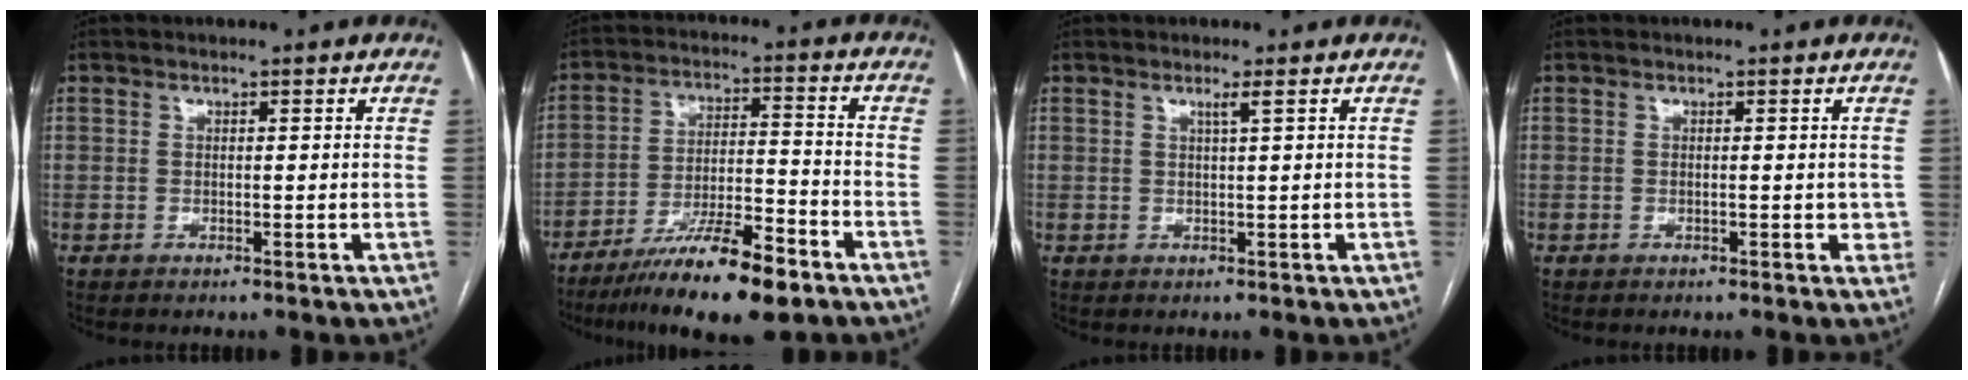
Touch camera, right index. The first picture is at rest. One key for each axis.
{"total": 14.1, "fx": -9.6, "fy": 2.1, "fz": 10.1, "tx": -0.178, "ty": -0.018, "tz": -0.164}
{"total": 1.1, "fx": 0.6, "fy": -0.4, "fz": 0.9, "tx": -0.025, "ty": -0.005, "tz": 0.015}
{"total": 1.7, "fx": 0.0, "fy": 1.0, "fz": 1.3, "tx": -0.014, "ty": 0.000, "tz": -0.001}